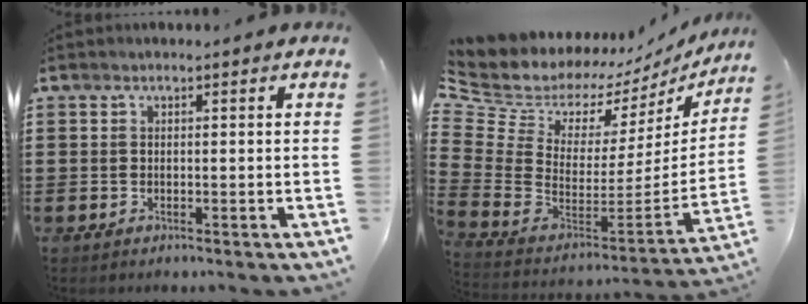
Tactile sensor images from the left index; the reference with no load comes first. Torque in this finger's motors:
{"motor_torque": [2.14, 0.00, -0.70, -0.21]}